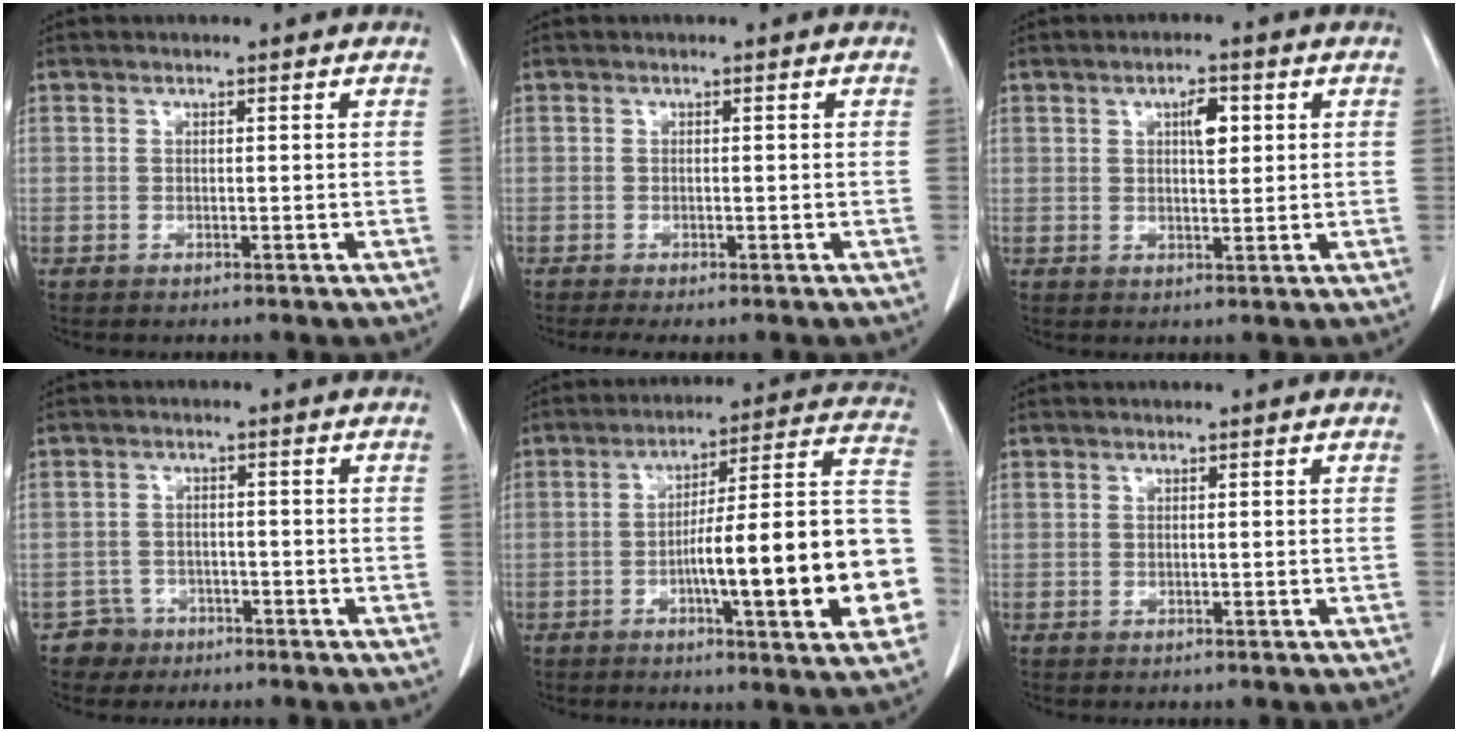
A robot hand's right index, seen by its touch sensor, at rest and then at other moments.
{"total": 2.8, "force": [-2.3, 0.3, 1.6], "torque": [-0.026, -0.008, -0.035]}
{"total": 3.5, "force": [1.1, 1.3, 3.0], "torque": [-0.049, 0.004, 0.018]}
{"total": 3.4, "force": [-2.1, 2.5, -0.7], "torque": [0.015, 0.012, -0.038]}
{"total": 21.7, "force": [-5.2, 2.1, 20.9], "torque": [-0.215, 0.024, -0.069]}
{"total": 0.0}